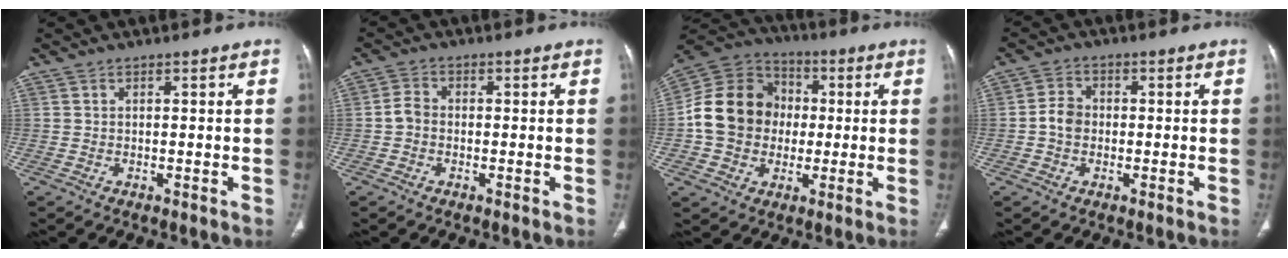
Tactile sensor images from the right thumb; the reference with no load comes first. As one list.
[{"total": 2.8, "force": [-0.6, 2.3, 1.6], "torque": [-0.023, 0.008, -0.018]}, {"total": 15.6, "force": [-0.3, 13.5, 7.8], "torque": [-0.122, 0.028, -0.011]}, {"total": 3.9, "force": [-0.6, 3.2, 2.1], "torque": [-0.030, 0.013, -0.018]}]